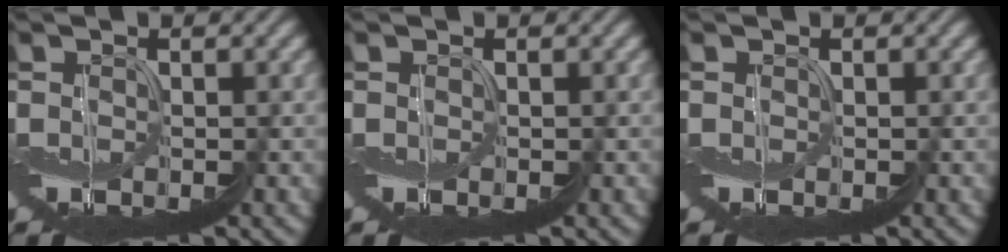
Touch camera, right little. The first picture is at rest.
{"total": 0.0}
{"total": 0.0}